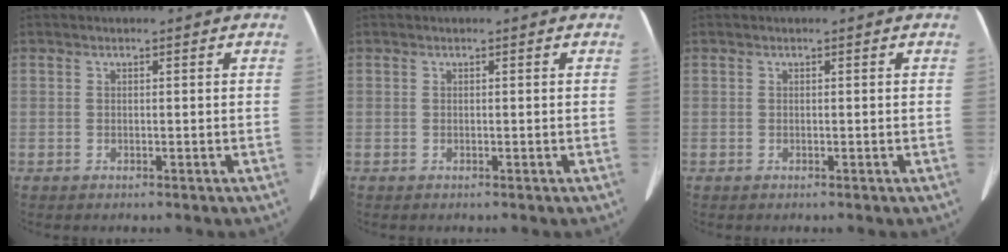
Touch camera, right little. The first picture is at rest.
{"total": 0.0}
{"total": 0.0}